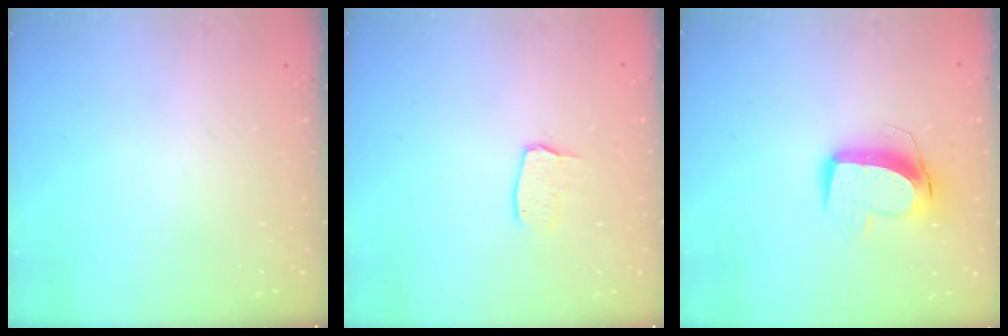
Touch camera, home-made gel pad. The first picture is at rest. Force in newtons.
{"total": 3.0, "press": 3.0, "slide": 0.2}
{"total": 10.6, "press": 10.5, "slide": 1.2}